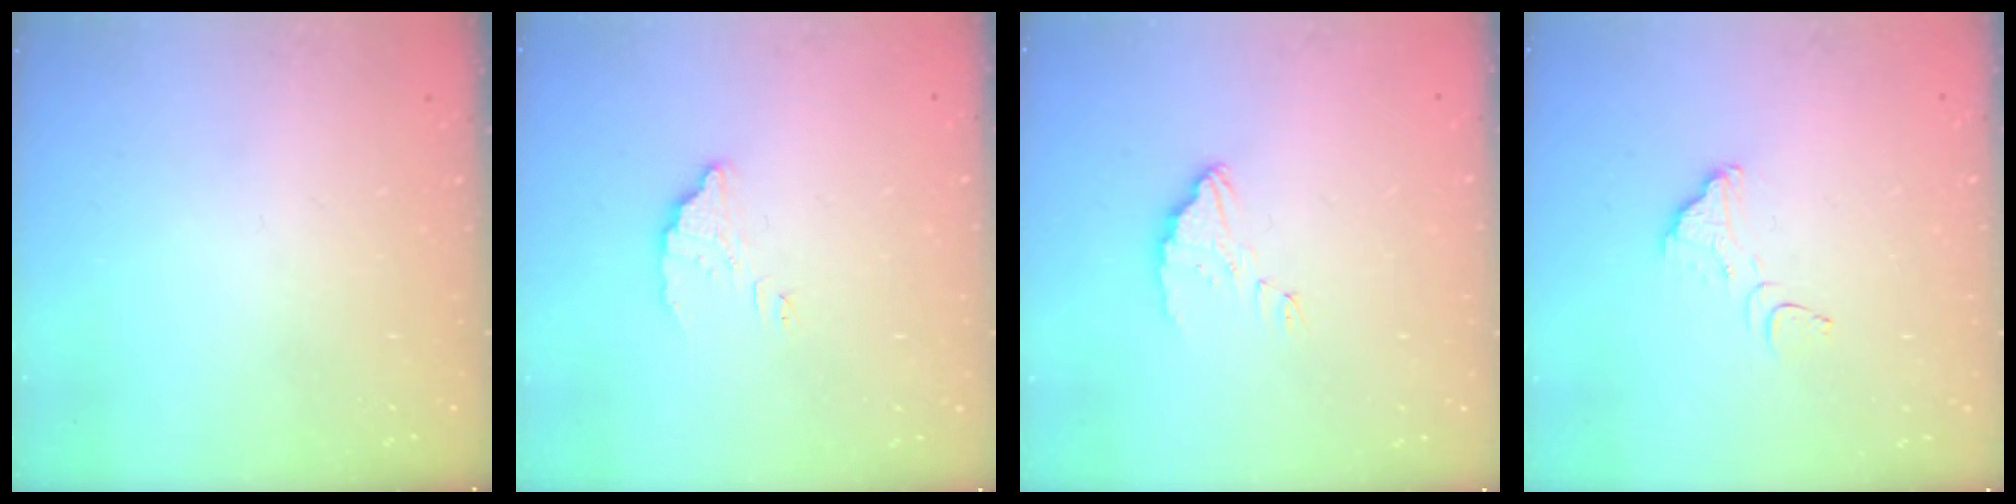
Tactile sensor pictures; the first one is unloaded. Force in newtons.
{"total": 3.5, "press": 3.4, "slide": 0.4}
{"total": 3.2, "press": 3.2, "slide": 0.1}
{"total": 3.2, "press": 3.2, "slide": 0.2}